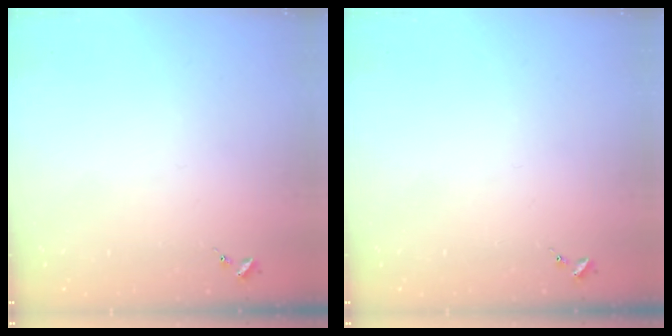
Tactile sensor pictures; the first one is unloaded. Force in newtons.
{"total": 0.0}